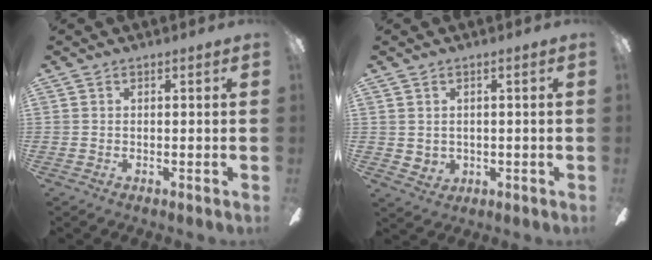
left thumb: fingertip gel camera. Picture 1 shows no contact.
{"total": 2.6, "force": [1.4, 2.0, 1.0], "torque": [-0.016, -0.006, 0.024]}